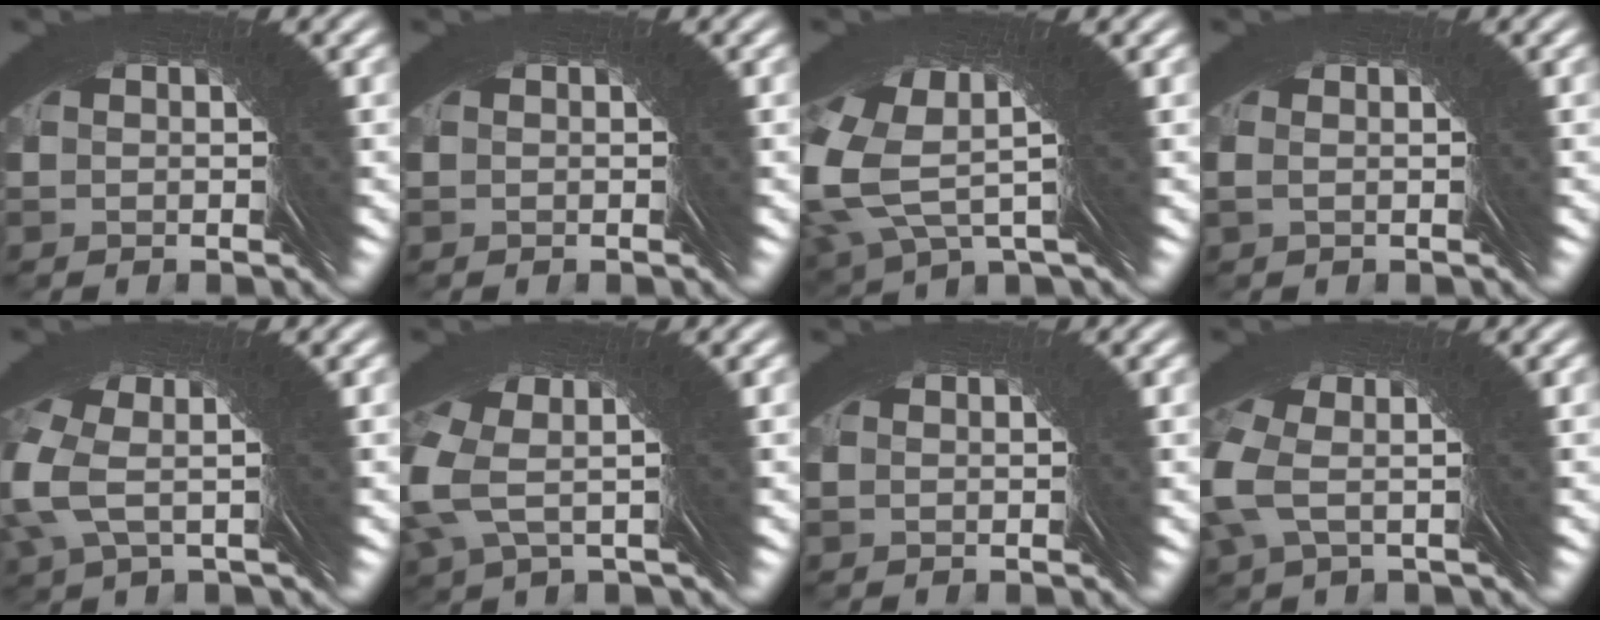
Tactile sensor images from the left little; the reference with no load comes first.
{"total": 0.0}
{"total": 6.0, "force": [3.5, 1.9, 4.5], "torque": [-0.078, 0.036, 0.037]}
{"total": 2.3, "force": [0.7, -2.1, -0.6], "torque": [0.029, 0.026, 0.002]}
{"total": 3.8, "force": [3.2, -1.8, 0.7], "torque": [-0.010, 0.049, 0.033]}
{"total": 4.6, "force": [4.1, -1.6, 1.4], "torque": [-0.020, 0.055, 0.044]}
{"total": 1.6, "force": [0.5, -1.3, -0.8], "torque": [0.020, 0.013, 0.006]}
{"total": 3.8, "force": [2.9, -2.4, 0.1], "torque": [0.012, 0.052, 0.026]}